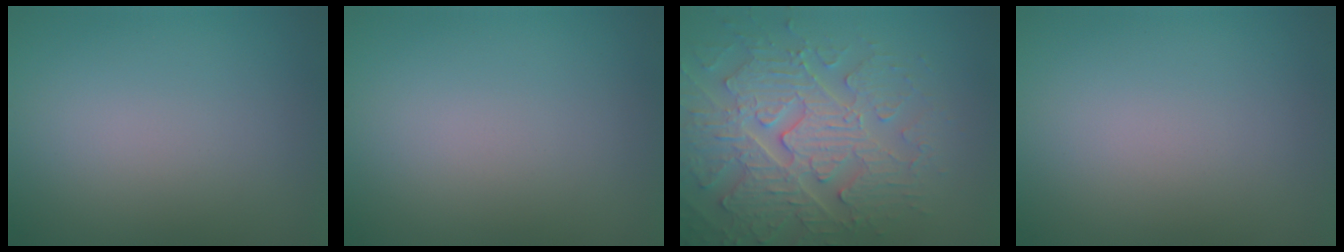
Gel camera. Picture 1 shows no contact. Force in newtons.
{"total": 0.0}
{"total": 6.8, "press": 5.8, "slide": 3.6}
{"total": 0.0}